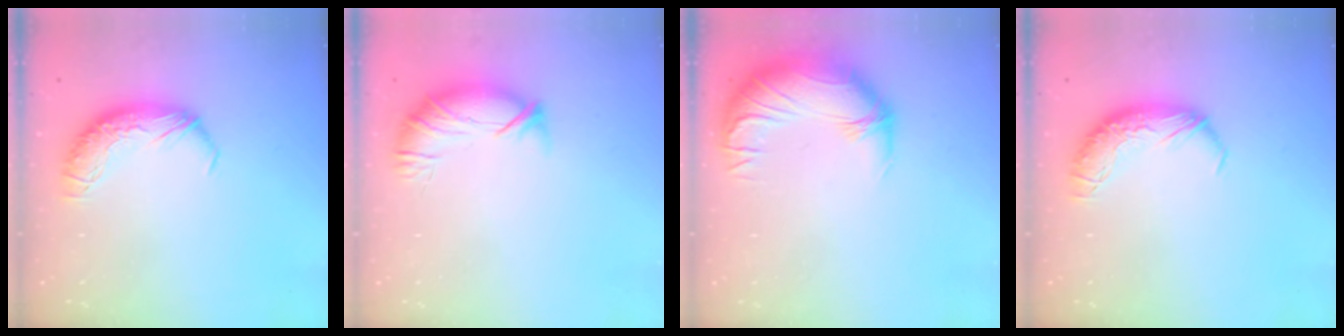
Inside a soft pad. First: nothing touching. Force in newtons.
{"total": 3.2, "press": 2.8, "slide": 1.6}
{"total": 2.8, "press": 0.1, "slide": 2.8}
{"total": 0.0}